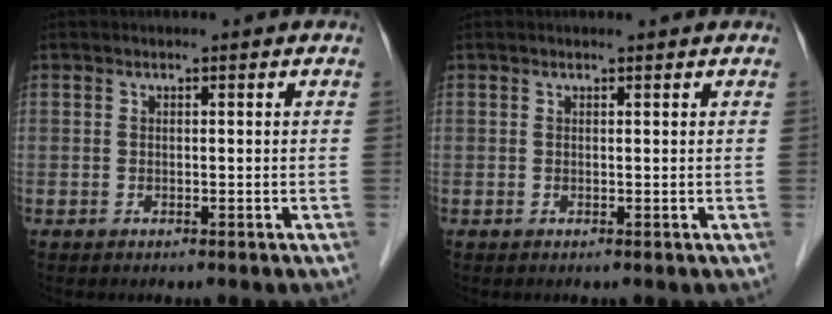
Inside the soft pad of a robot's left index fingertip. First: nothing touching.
{"total": 1.0, "force": [1.0, 0.1, 0.1], "torque": [-0.011, 0.006, 0.013]}